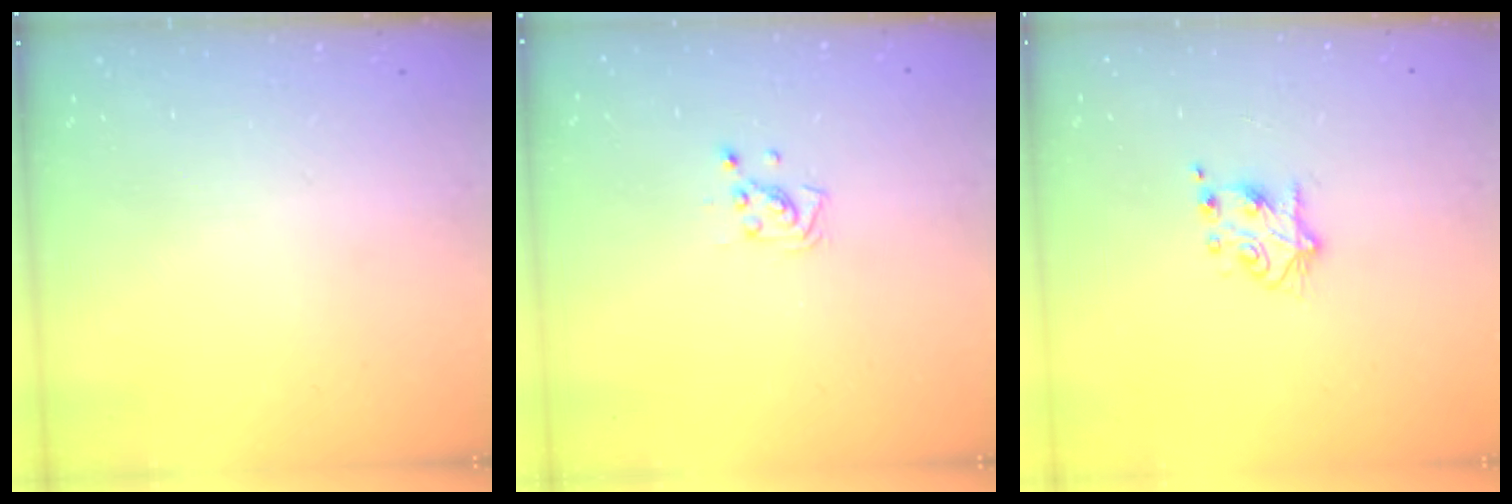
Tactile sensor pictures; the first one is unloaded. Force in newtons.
{"total": 4.3, "press": 4.1, "slide": 1.2}
{"total": 5.6, "press": 5.6, "slide": 0.8}